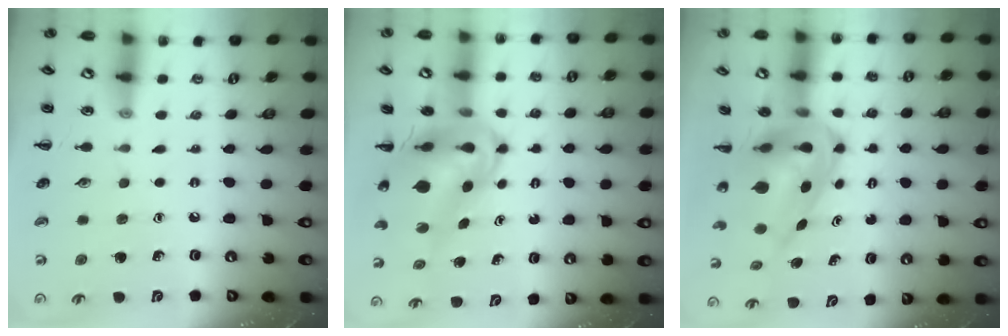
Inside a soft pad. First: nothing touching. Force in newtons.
{"total": 9.6, "press": 9.1, "slide": 3.0}
{"total": 8.8, "press": 8.3, "slide": 2.8}